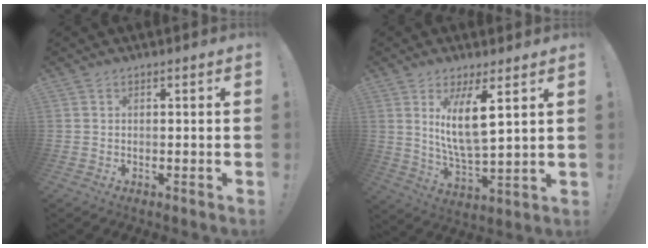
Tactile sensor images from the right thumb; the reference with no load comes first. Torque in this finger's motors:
{"motor_torque": [-0.20, 0.73, 0.04, 0.28, 0.12]}